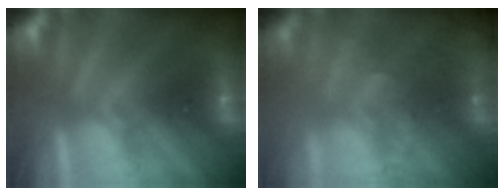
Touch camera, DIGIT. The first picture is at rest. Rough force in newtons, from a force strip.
{"total": 7.6}